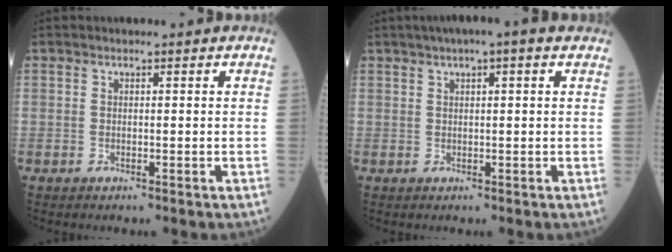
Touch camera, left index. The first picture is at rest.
{"total": 5.3, "force": [3.3, 0.6, 4.1], "torque": [-0.065, 0.032, 0.050]}